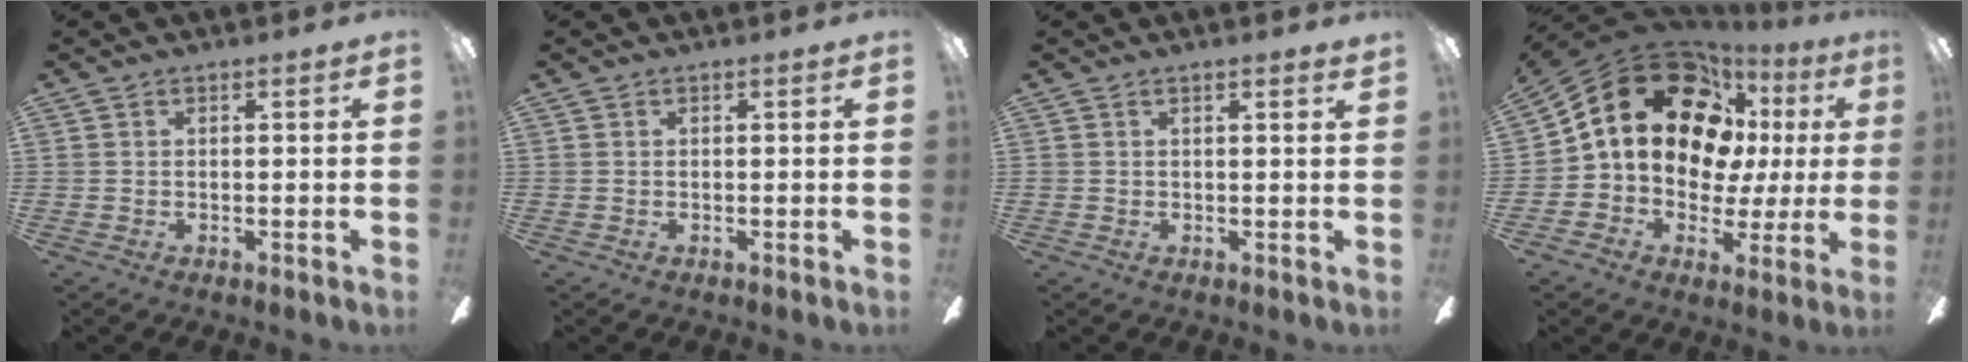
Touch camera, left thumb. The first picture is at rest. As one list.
[{"total": 0.0}, {"total": 0.8, "force": [0.7, 0.0, 0.4], "torque": [-0.002, -0.002, 0.011]}, {"total": 23.2, "force": [8.9, 16.1, 14.1], "torque": [-0.258, -0.038, 0.169]}]